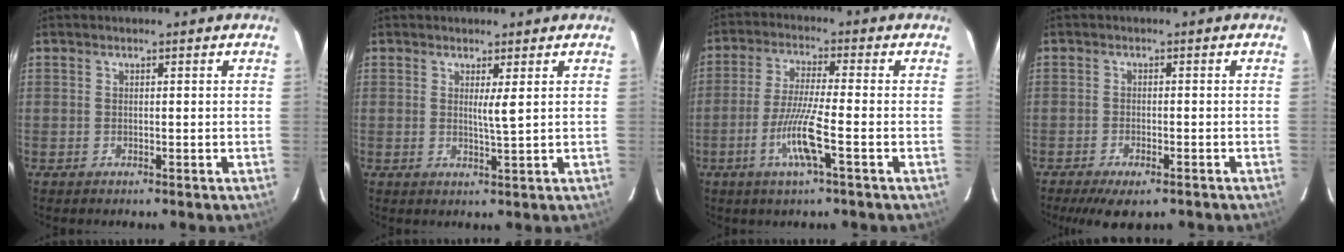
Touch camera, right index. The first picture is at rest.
{"total": 2.0, "force": [0.7, -0.4, 1.9], "torque": [-0.035, -0.008, 0.013]}
{"total": 8.2, "force": [-3.0, -0.3, 7.6], "torque": [-0.151, -0.011, -0.060]}
{"total": 6.0, "force": [-4.5, 2.0, 3.5], "torque": [-0.047, -0.008, -0.066]}